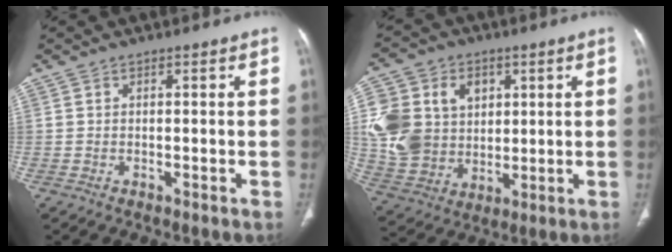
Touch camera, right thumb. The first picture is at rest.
{"total": 18.0, "force": [3.5, 14.7, 9.7], "torque": [-0.176, 0.008, 0.082]}